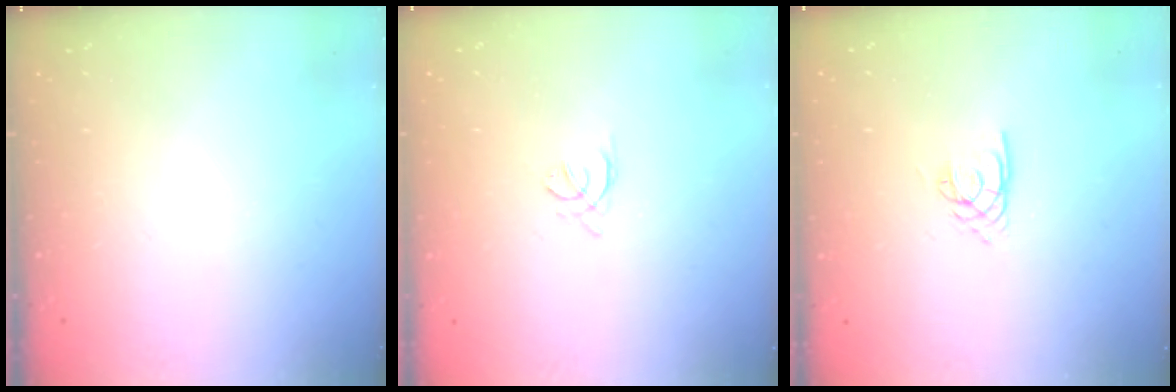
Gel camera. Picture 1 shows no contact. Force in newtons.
{"total": 1.5, "press": 1.4, "slide": 0.6}
{"total": 2.1, "press": 2.1, "slide": 0.1}